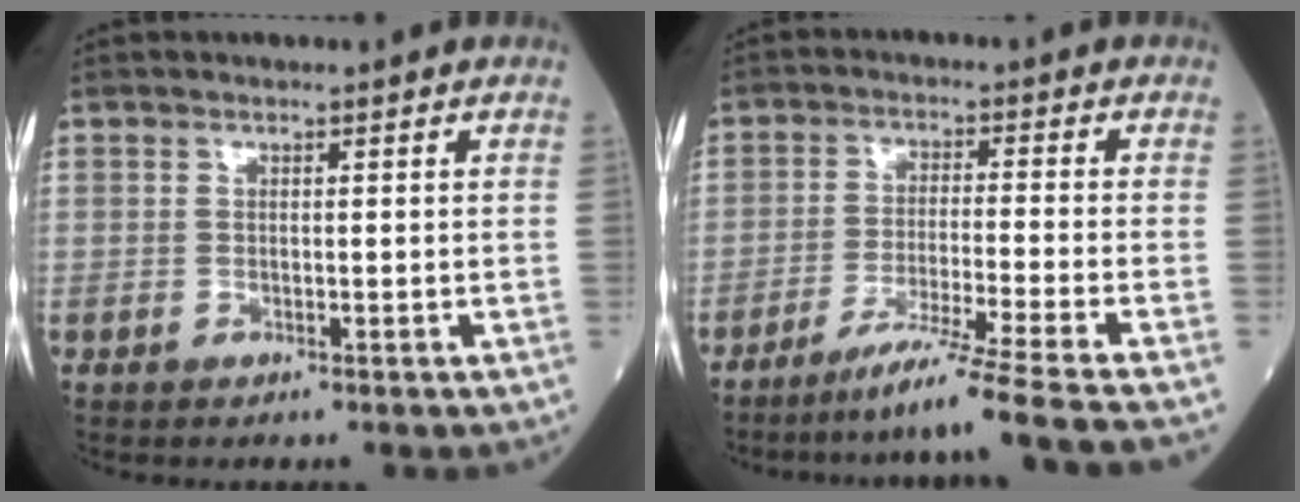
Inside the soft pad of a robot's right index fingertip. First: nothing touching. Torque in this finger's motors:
{"motor_torque": [0.47, -1.44, 0.35, 0.08]}